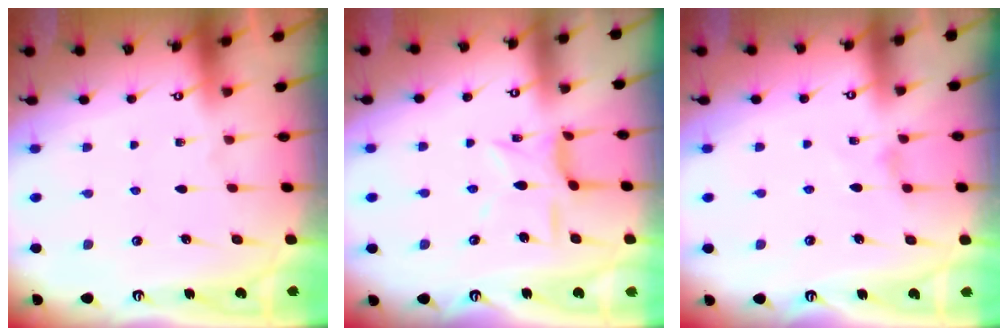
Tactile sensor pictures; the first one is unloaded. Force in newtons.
{"total": 7.4, "press": 7.4, "slide": 0.6}
{"total": 1.5, "press": 1.5, "slide": 0.3}